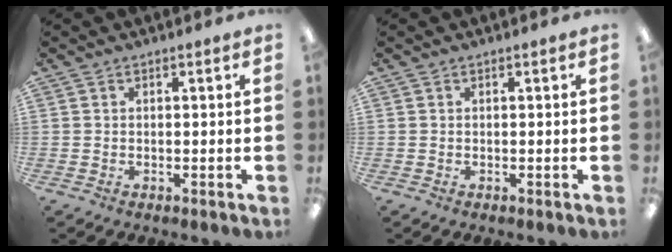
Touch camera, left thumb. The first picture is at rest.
{"total": 0.0}